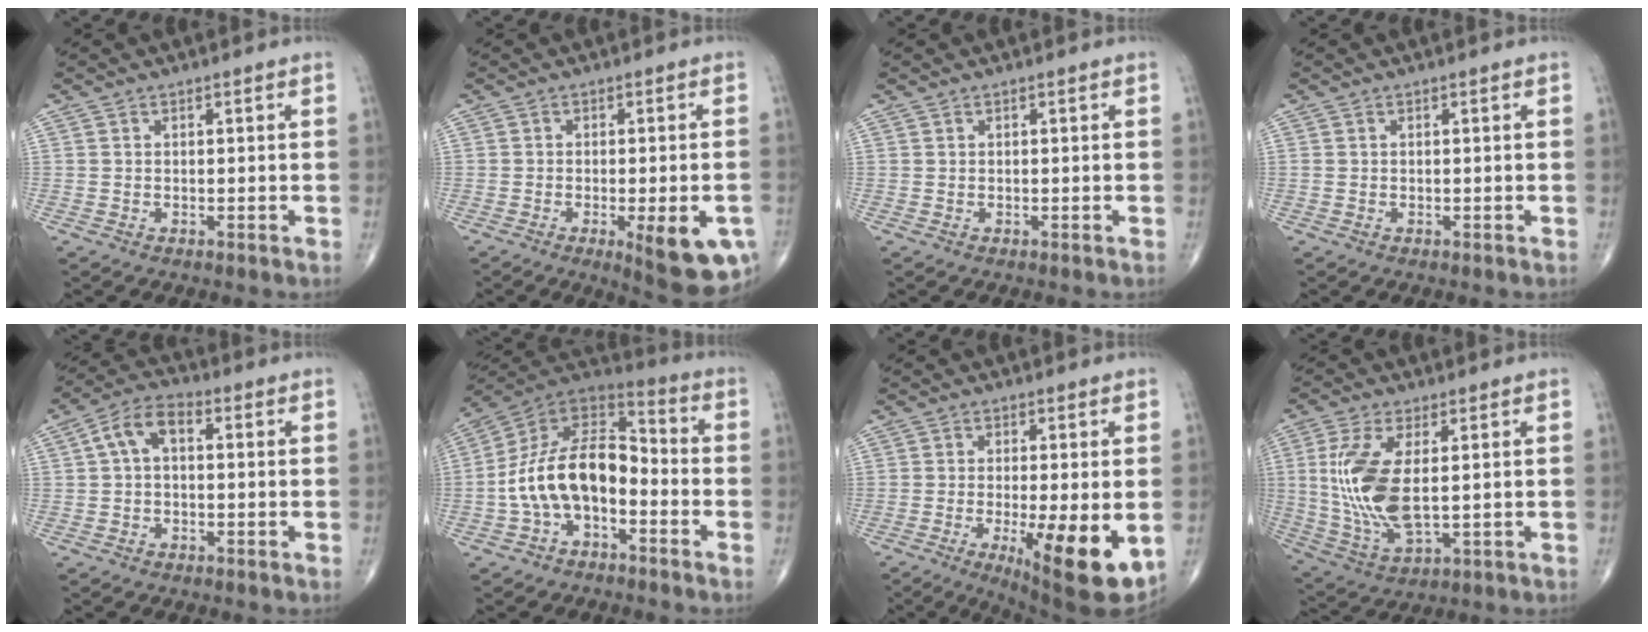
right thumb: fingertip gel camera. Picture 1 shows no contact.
{"total": 11.8, "force": [-4.2, 3.4, 10.5], "torque": [-0.129, -0.006, -0.047]}
{"total": 0.0}
{"total": 0.0}
{"total": 6.7, "force": [0.7, 3.9, 5.3], "torque": [-0.093, 0.026, 0.003]}
{"total": 15.5, "force": [-4.0, 9.0, 12.0], "torque": [-0.205, 0.066, -0.080]}
{"total": 14.1, "force": [-3.7, 3.7, 13.1], "torque": [-0.179, -0.024, -0.045]}
{"total": 13.7, "force": [1.3, 5.8, 12.3], "torque": [-0.278, -0.016, 0.037]}